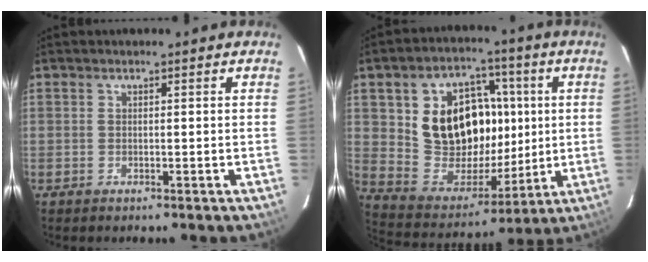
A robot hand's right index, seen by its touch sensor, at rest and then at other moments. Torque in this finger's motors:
{"motor_torque": [1.36, 0.78, 0.40, 0.16]}